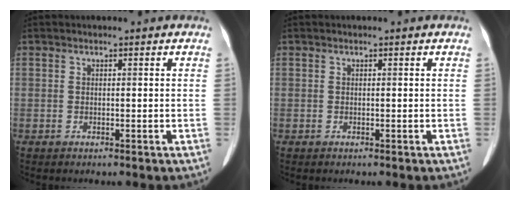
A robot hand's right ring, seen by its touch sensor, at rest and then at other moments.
{"total": 0.0}